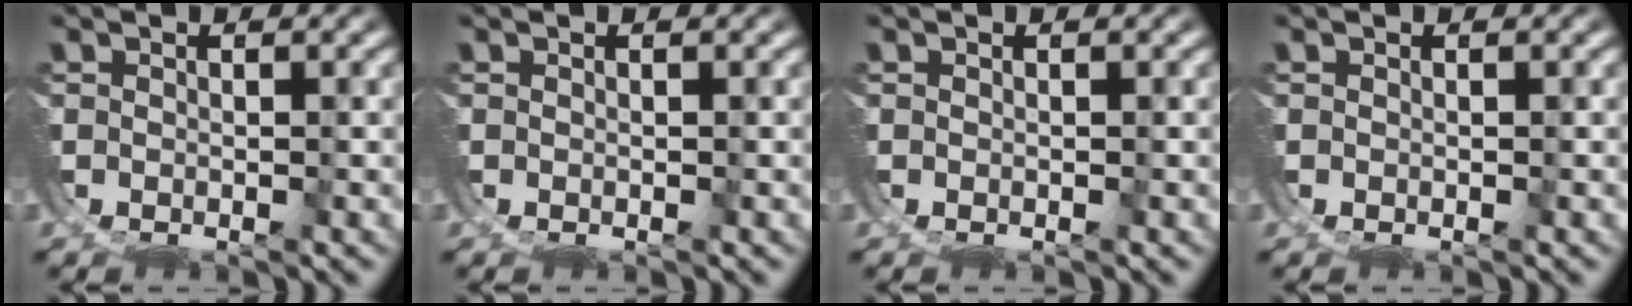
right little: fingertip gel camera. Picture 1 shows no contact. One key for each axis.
{"total": 0.0}
{"total": 0.0}
{"total": 0.0}